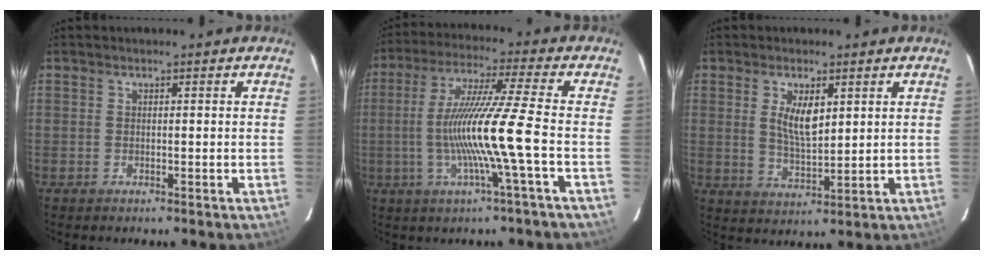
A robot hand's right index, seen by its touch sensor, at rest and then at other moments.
{"total": 13.4, "force": [-3.2, -2.2, 12.8], "torque": [-0.235, -0.008, -0.054]}
{"total": 6.3, "force": [2.1, 2.6, 5.3], "torque": [-0.094, -0.005, 0.045]}